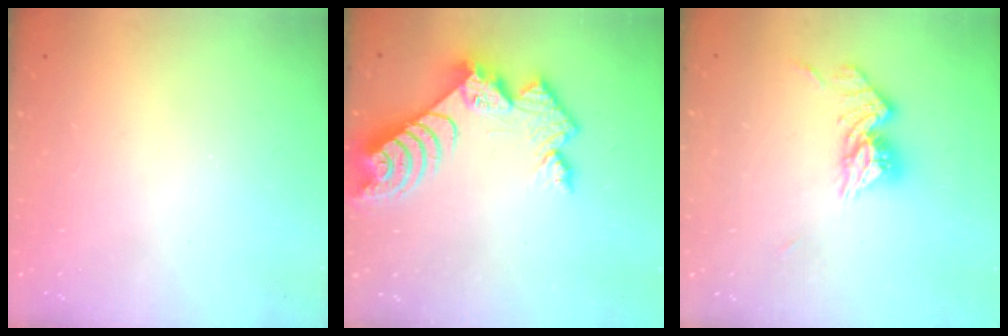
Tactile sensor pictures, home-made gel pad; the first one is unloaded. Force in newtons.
{"total": 11.7, "press": 11.6, "slide": 1.0}
{"total": 10.9, "press": 10.9, "slide": 0.9}